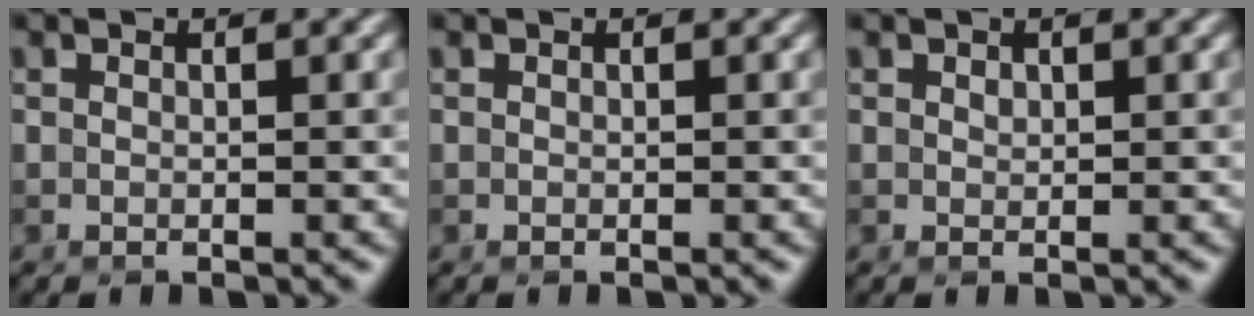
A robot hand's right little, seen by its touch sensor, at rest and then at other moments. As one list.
[{"total": 0.0}, {"total": 0.5, "force": [0.3, 0.4, 0.2], "torque": [-0.004, -0.001, 0.006]}]